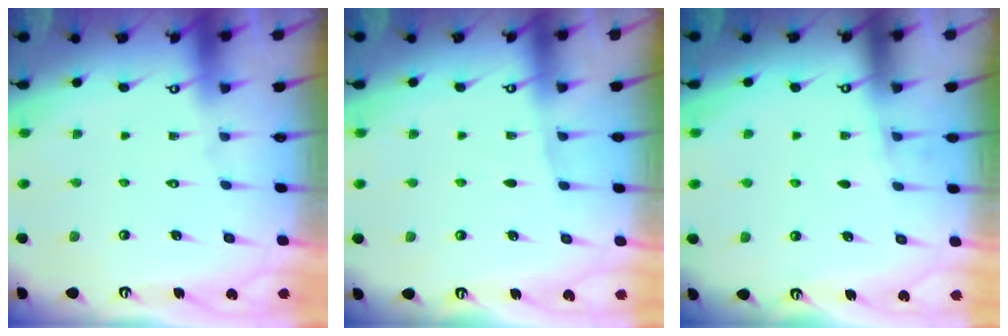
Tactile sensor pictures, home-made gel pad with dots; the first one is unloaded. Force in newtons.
{"total": 2.2, "press": 2.2, "slide": 0.4}
{"total": 2.7, "press": 2.6, "slide": 0.7}